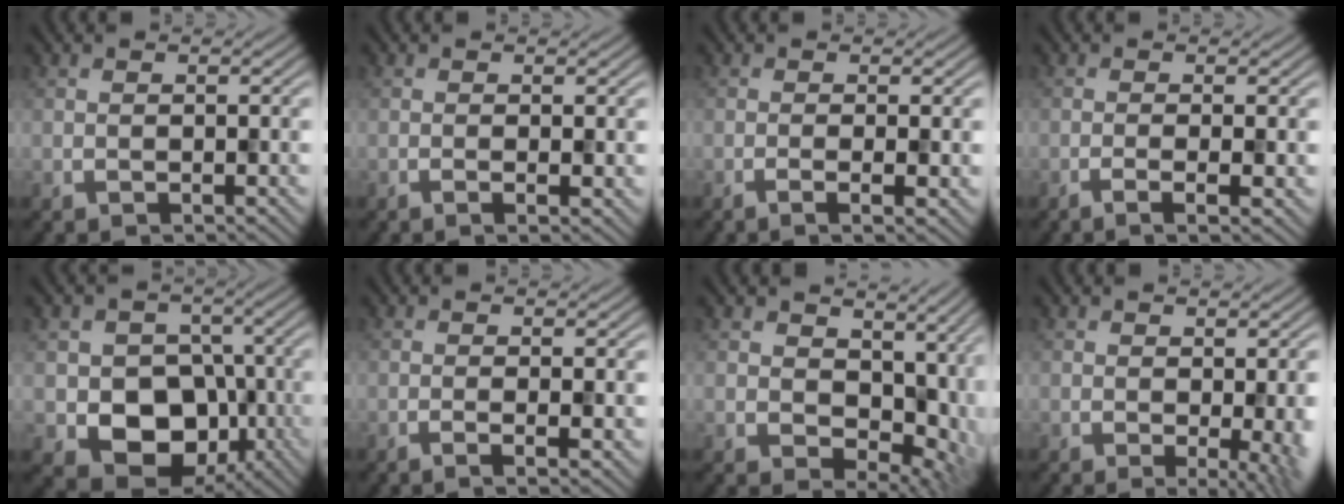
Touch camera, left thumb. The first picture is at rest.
{"total": 1.2, "force": [-0.2, 0.3, 1.2], "torque": [-0.013, 0.002, -0.005]}
{"total": 2.6, "force": [-0.8, 0.6, 2.4], "torque": [-0.030, 0.005, -0.014]}
{"total": 3.2, "force": [-1.3, 0.7, 2.8], "torque": [-0.036, 0.006, -0.021]}
{"total": 8.3, "force": [-2.4, 7.2, 3.4], "torque": [-0.066, -0.022, -0.045]}
{"total": 2.2, "force": [-0.6, 0.5, 2.1], "torque": [-0.025, 0.004, -0.012]}
{"total": 9.3, "force": [2.9, 6.5, 5.9], "torque": [-0.105, -0.026, 0.068]}
{"total": 7.3, "force": [-1.0, 2.9, 6.7], "torque": [-0.053, -0.006, 0.009]}